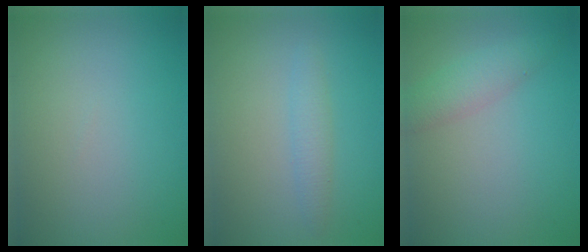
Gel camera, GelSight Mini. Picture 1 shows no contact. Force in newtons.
{"total": 1.6, "press": 1.6, "slide": 0.1}
{"total": 2.5, "press": 2.5, "slide": 0.1}